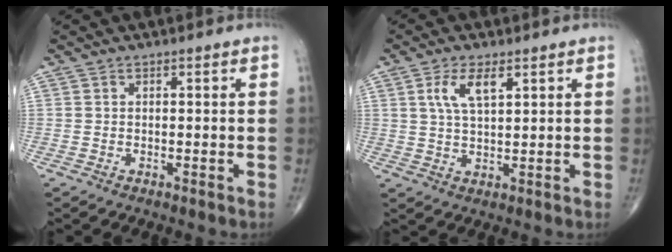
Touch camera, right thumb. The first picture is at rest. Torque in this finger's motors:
{"motor_torque": [-0.03, 0.14, 0.30, 0.14, 0.08]}